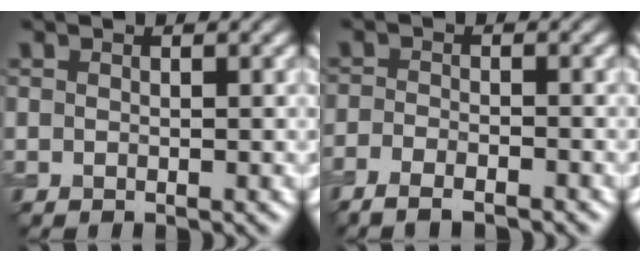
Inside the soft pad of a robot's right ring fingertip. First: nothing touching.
{"total": 3.7, "force": [-2.9, 1.0, 2.0], "torque": [-0.034, -0.005, -0.053]}